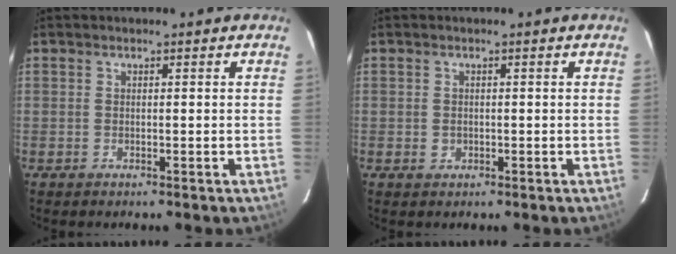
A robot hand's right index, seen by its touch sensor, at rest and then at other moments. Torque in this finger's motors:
{"motor_torque": [0.09, 0.06, -0.03, 0.00]}